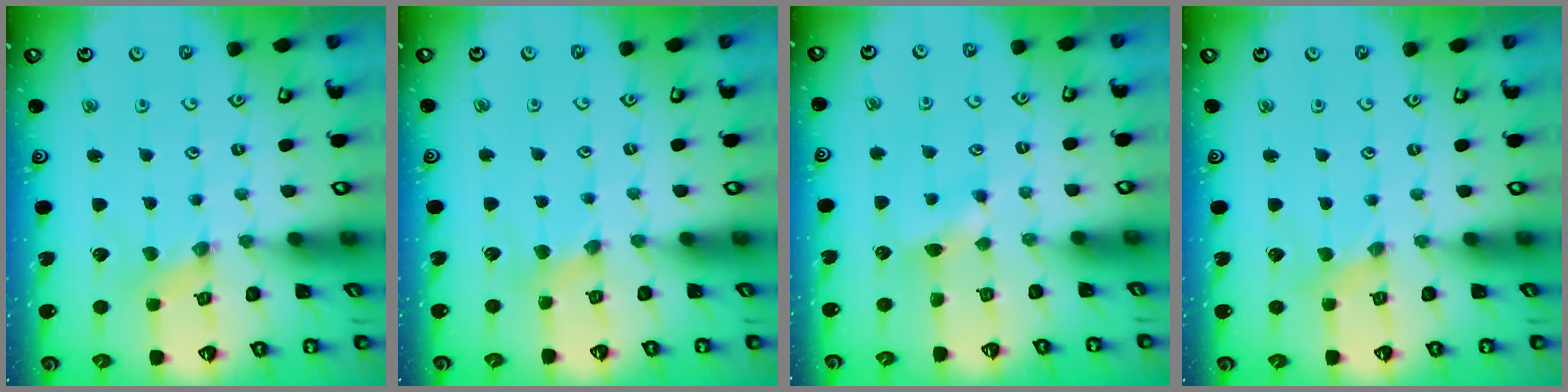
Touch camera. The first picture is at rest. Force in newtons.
{"total": 2.5, "press": 2.5, "slide": 0.3}
{"total": 4.6, "press": 4.5, "slide": 0.8}
{"total": 1.2, "press": 1.1, "slide": 0.2}